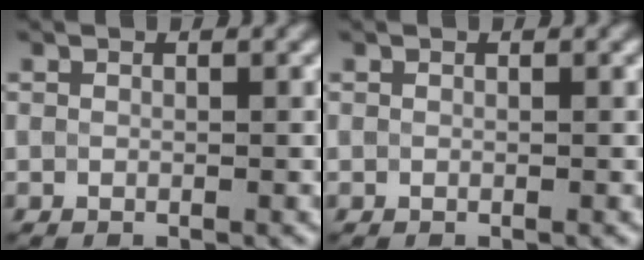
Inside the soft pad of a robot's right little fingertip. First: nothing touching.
{"total": 0.0}